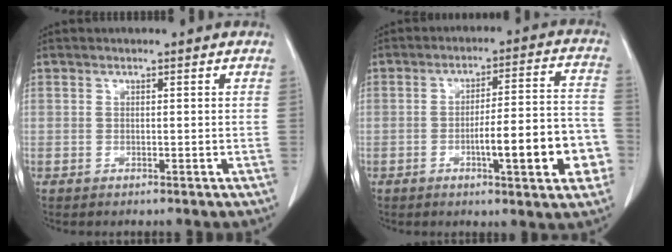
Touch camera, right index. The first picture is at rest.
{"total": 12.9, "force": [-4.3, 2.1, 12.0], "torque": [-0.162, 0.021, -0.058]}